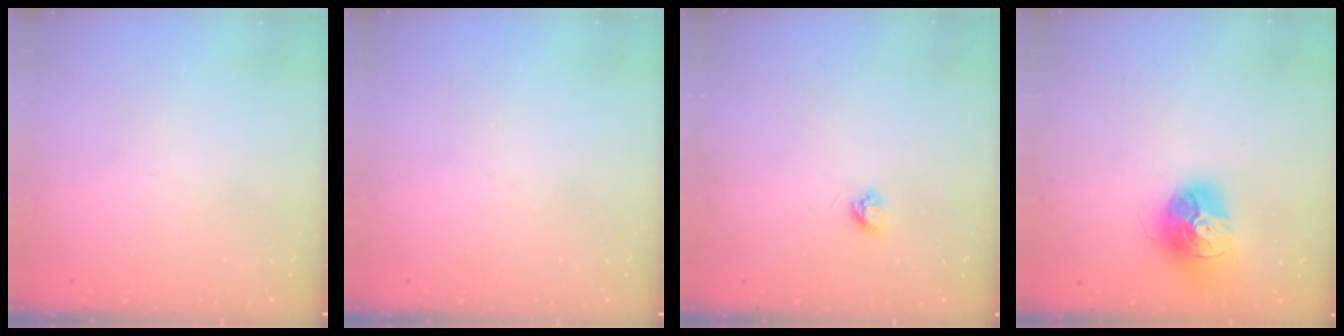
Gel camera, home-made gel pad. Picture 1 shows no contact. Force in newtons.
{"total": 0.0}
{"total": 3.2, "press": 3.1, "slide": 0.4}
{"total": 17.1, "press": 17.0, "slide": 1.5}